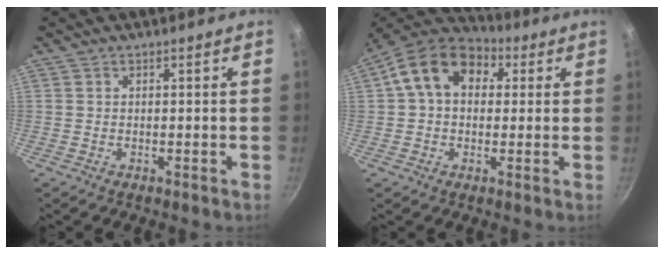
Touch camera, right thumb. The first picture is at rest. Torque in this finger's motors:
{"motor_torque": [1.24, 1.59, 0.86, -0.78, 0.31]}